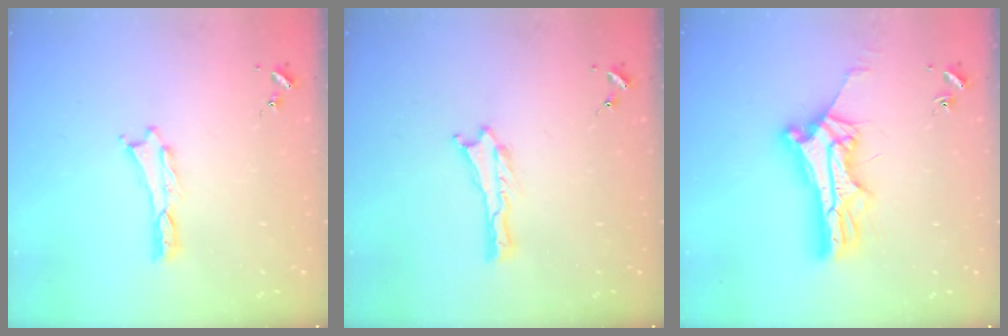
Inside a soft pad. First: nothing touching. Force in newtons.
{"total": 0.0}
{"total": 10.4, "press": 10.4, "slide": 0.8}